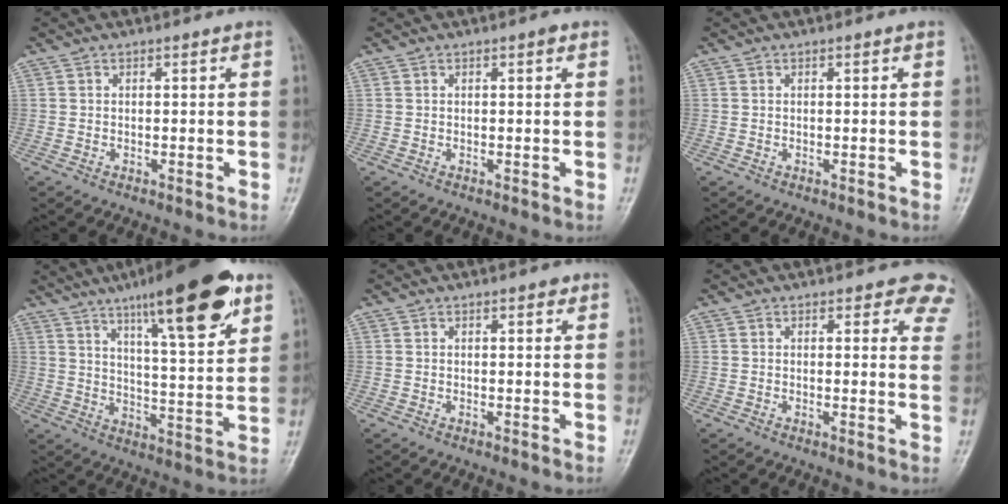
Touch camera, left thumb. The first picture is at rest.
{"total": 0.9, "force": [0.4, 0.3, 0.7], "torque": [-0.010, 0.001, 0.002]}
{"total": 0.0}
{"total": 20.1, "force": [11.7, 4.5, 15.8], "torque": [-0.211, -0.044, 0.181]}
{"total": 1.5, "force": [0.9, 0.7, 1.0], "torque": [-0.007, -0.001, 0.008]}
{"total": 6.8, "force": [5.4, 3.3, 2.4], "torque": [0.021, -0.020, 0.035]}